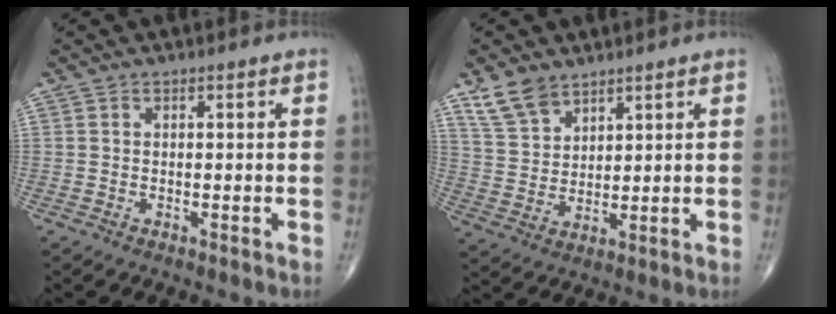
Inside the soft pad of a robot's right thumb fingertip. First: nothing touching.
{"total": 7.3, "force": [5.3, 4.0, 3.0], "torque": [-0.046, -0.022, 0.113]}